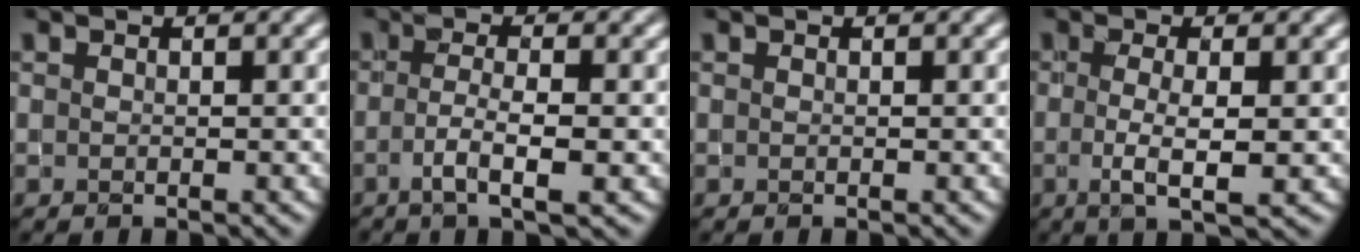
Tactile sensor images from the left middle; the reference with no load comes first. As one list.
[{"total": 3.4, "force": [-1.0, 0.7, 3.1], "torque": [-0.060, 0.000, -0.020]}, {"total": 0.0}, {"total": 3.7, "force": [-0.5, 0.9, 3.6], "torque": [-0.069, -0.012, -0.008]}]